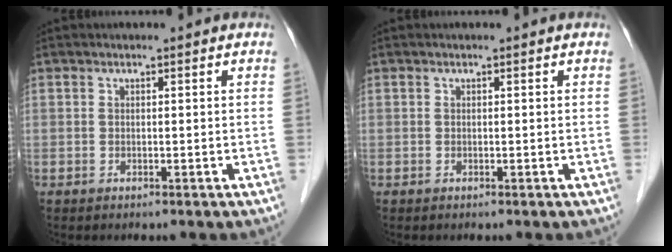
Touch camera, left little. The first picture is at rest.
{"total": 0.0}